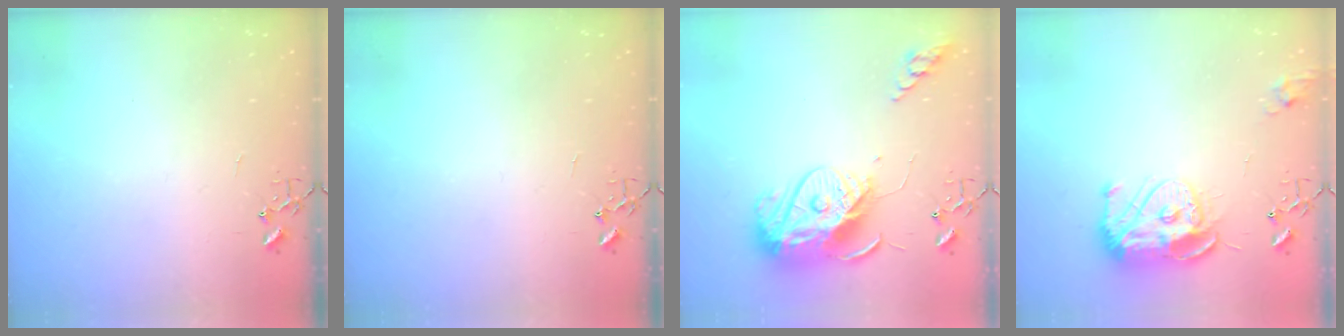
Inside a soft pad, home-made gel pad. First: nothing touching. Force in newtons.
{"total": 0.0}
{"total": 16.5, "press": 16.4, "slide": 1.3}
{"total": 13.5, "press": 13.4, "slide": 1.2}